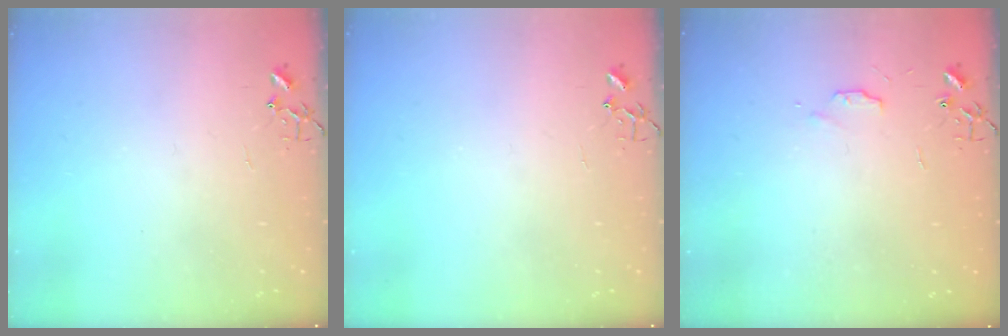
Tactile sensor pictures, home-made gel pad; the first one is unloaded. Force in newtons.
{"total": 0.0}
{"total": 4.7, "press": 4.6, "slide": 0.7}